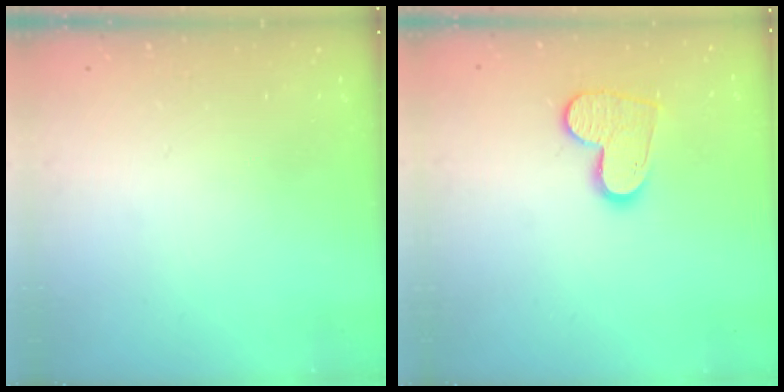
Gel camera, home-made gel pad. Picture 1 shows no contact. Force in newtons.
{"total": 11.2, "press": 11.2, "slide": 0.9}